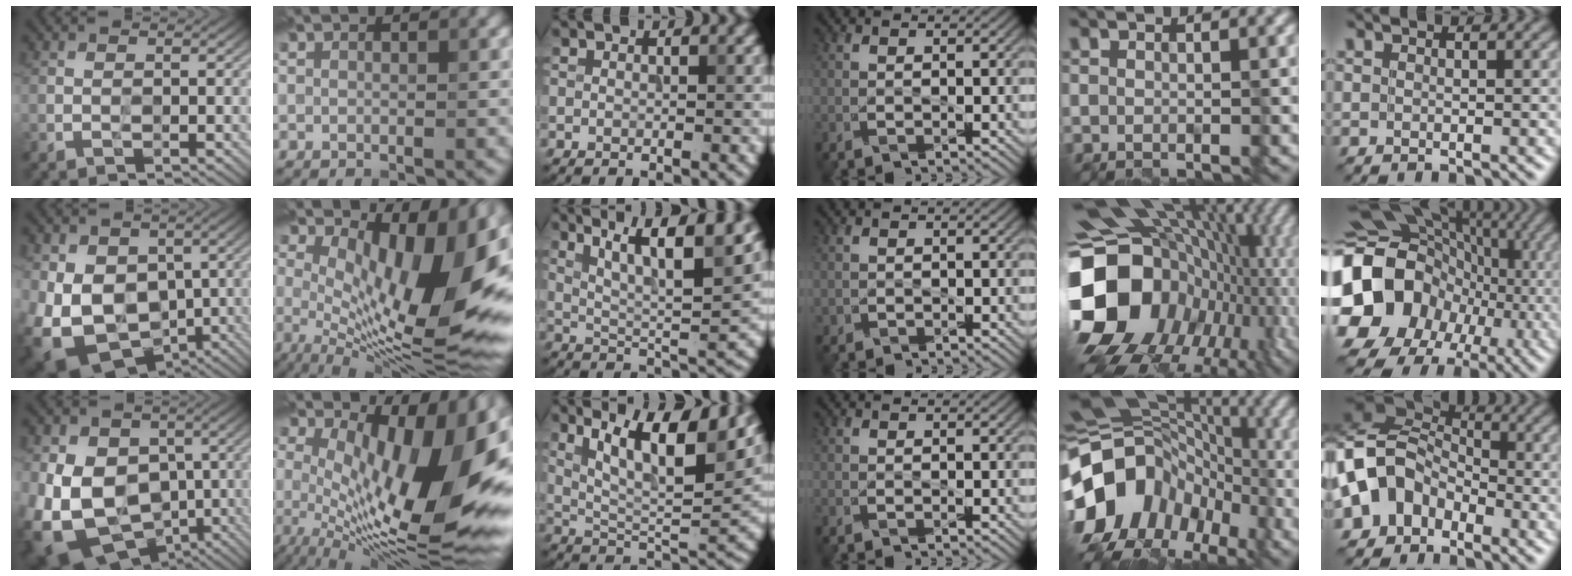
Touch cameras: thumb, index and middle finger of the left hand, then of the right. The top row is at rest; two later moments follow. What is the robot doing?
{"motion": "wipe", "object": "plastic plate"}